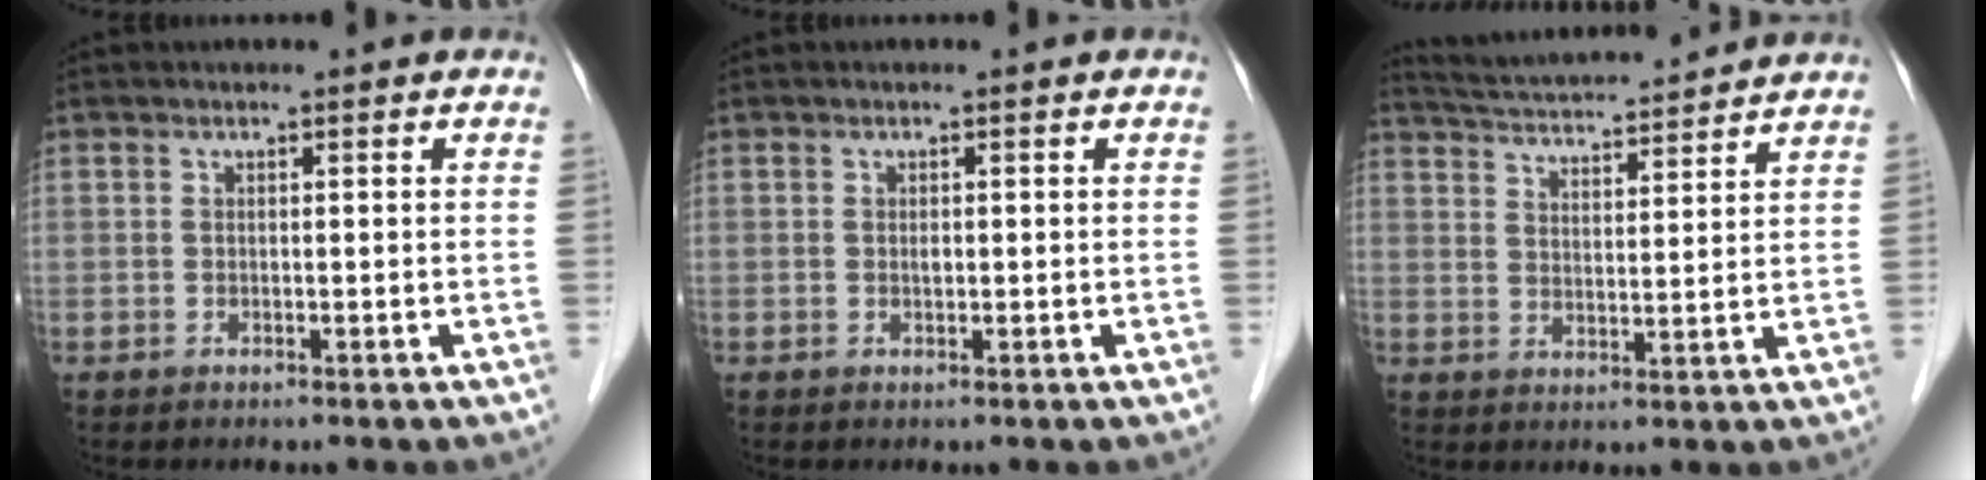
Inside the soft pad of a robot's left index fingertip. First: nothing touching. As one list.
[{"total": 0.6, "force": [0.1, 0.3, 0.5], "torque": [-0.011, 0.000, 0.001]}, {"total": 13.7, "force": [12.9, 0.9, 4.5], "torque": [-0.087, 0.022, 0.196]}]